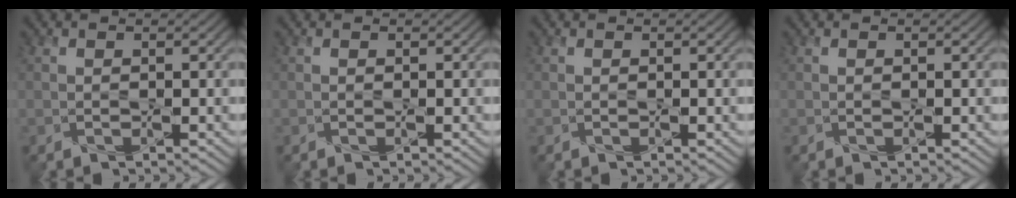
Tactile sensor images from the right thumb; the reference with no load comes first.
{"total": 0.0}
{"total": 0.0}
{"total": 0.0}